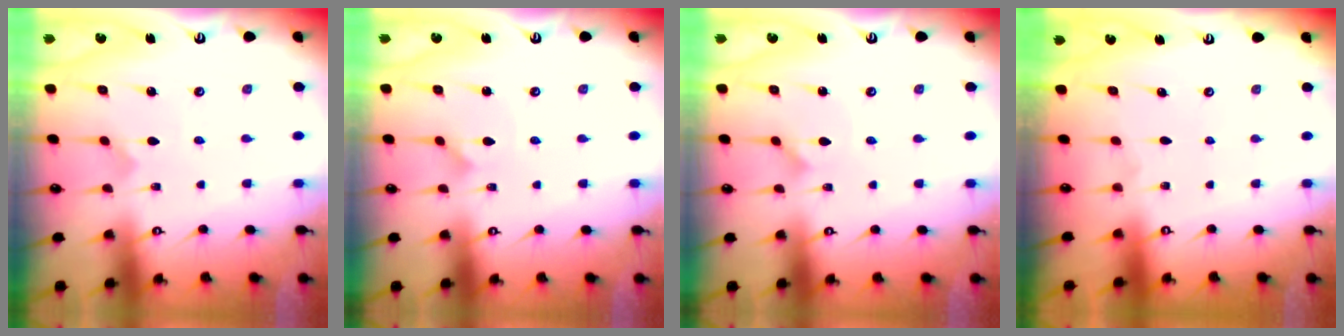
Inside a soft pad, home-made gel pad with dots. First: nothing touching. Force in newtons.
{"total": 1.5, "press": 1.5, "slide": 0.1}
{"total": 0.9, "press": 0.9, "slide": 0.0}
{"total": 0.0}